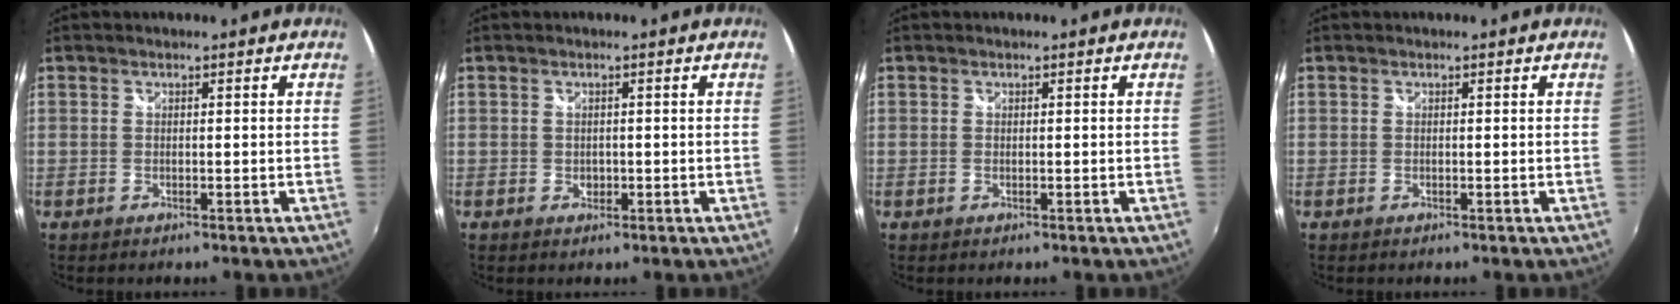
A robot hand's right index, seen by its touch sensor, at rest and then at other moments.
{"total": 1.0, "force": [-0.2, 0.9, 0.4], "torque": [-0.005, 0.000, -0.001]}
{"total": 0.0}
{"total": 0.0}